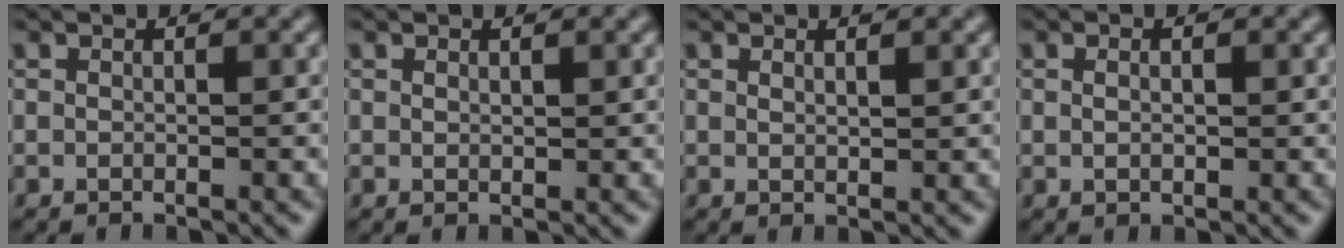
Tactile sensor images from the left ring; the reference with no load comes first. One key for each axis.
{"total": 0.5, "fx": 0.4, "fy": 0.2, "fz": 0.3, "tx": -0.005, "ty": -0.003, "tz": 0.008}
{"total": 0.9, "fx": 0.7, "fy": 0.1, "fz": 0.6, "tx": -0.009, "ty": -0.001, "tz": 0.012}
{"total": 1.9, "fx": 0.7, "fy": 1.1, "fz": 1.5, "tx": -0.017, "ty": 0.006, "tz": -0.002}